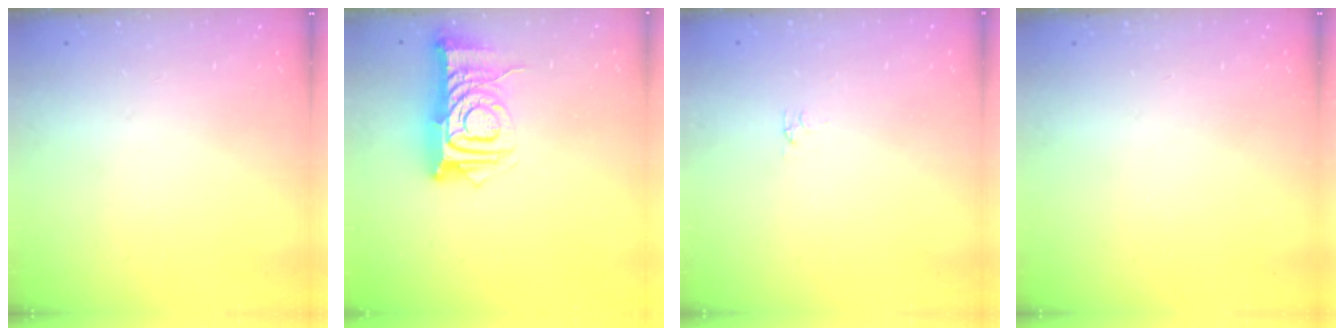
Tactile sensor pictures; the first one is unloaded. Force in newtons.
{"total": 11.6, "press": 11.6, "slide": 1.1}
{"total": 2.9, "press": 2.9, "slide": 0.5}
{"total": 0.0}